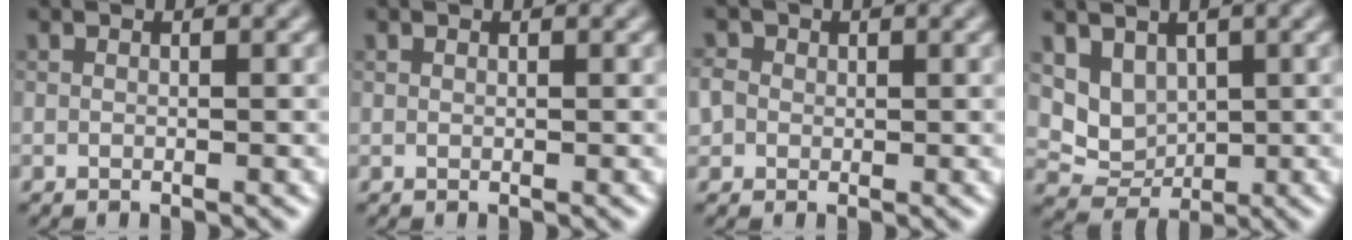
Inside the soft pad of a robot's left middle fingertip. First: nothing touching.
{"total": 0.0}
{"total": 2.5, "force": [0.4, 2.2, 1.0], "torque": [-0.017, 0.015, 0.001]}
{"total": 3.6, "force": [1.6, 2.7, 1.6], "torque": [-0.034, -0.012, 0.035]}